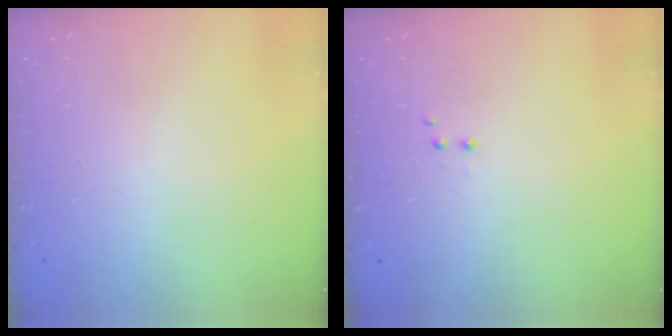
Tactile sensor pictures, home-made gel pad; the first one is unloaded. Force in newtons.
{"total": 1.9, "press": 1.8, "slide": 0.5}